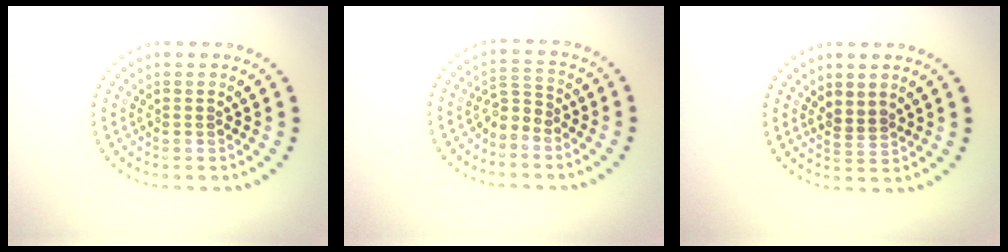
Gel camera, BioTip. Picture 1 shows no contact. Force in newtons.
{"total": 1.8, "press": 1.3, "slide": 1.3}
{"total": 1.2, "press": 1.0, "slide": 0.8}